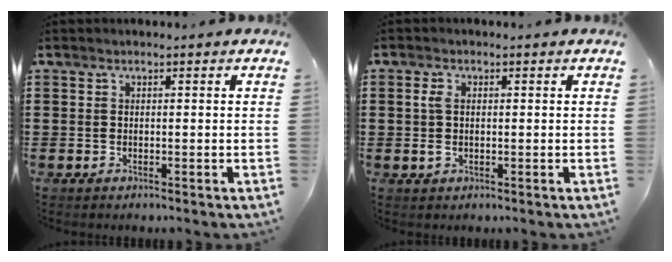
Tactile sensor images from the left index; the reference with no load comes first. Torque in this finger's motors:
{"motor_torque": [0.74, 0.94, 0.22, 0.04]}